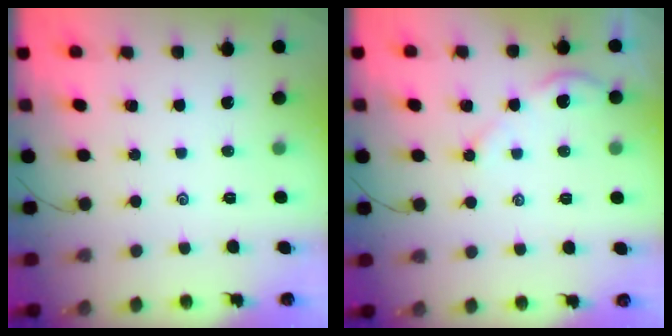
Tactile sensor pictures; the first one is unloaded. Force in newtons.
{"total": 4.0, "press": 4.0, "slide": 0.4}